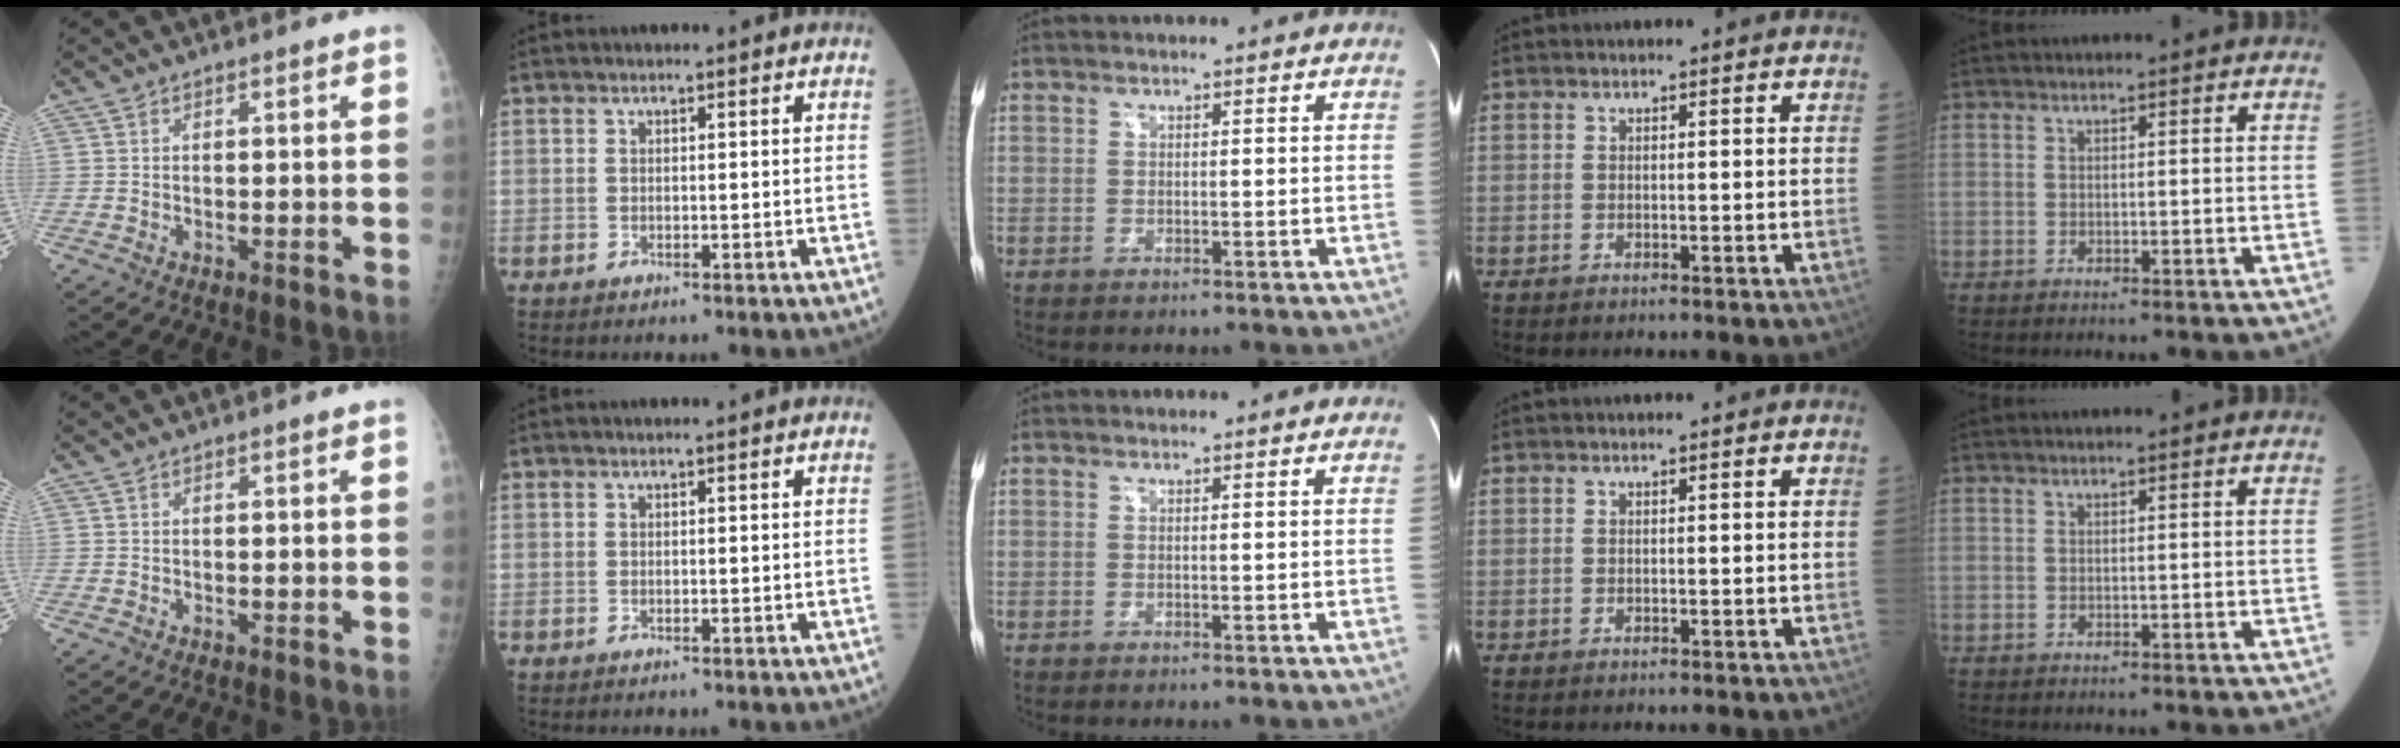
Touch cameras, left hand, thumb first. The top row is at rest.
{}